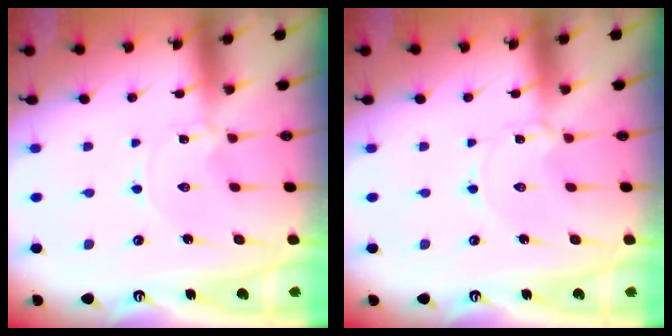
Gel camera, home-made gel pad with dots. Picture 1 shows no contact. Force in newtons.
{"total": 1.8, "press": 1.8, "slide": 0.3}